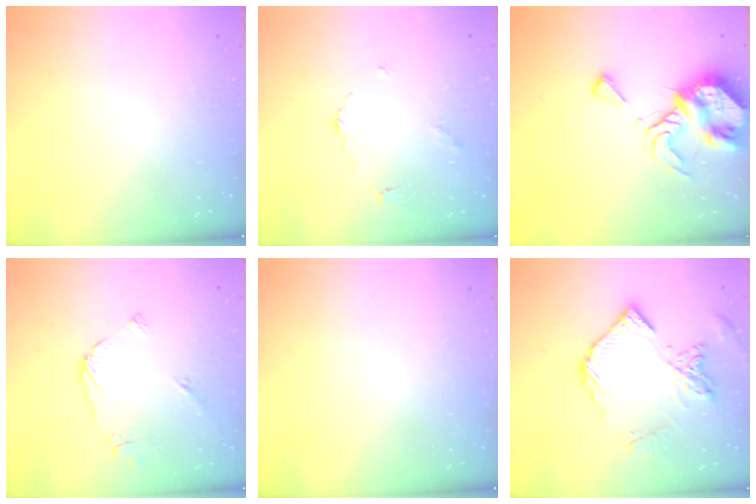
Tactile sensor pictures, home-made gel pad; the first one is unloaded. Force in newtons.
{"total": 2.6, "press": 2.5, "slide": 0.4}
{"total": 12.2, "press": 12.1, "slide": 1.6}
{"total": 4.9, "press": 4.9, "slide": 0.4}
{"total": 0.0}
{"total": 11.6, "press": 11.5, "slide": 1.3}